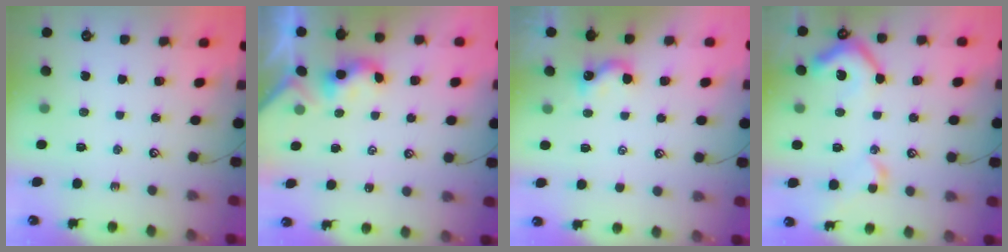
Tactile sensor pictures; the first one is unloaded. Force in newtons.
{"total": 2.2, "press": 2.2, "slide": 0.2}
{"total": 1.3, "press": 1.2, "slide": 0.4}
{"total": 10.6, "press": 10.5, "slide": 1.4}